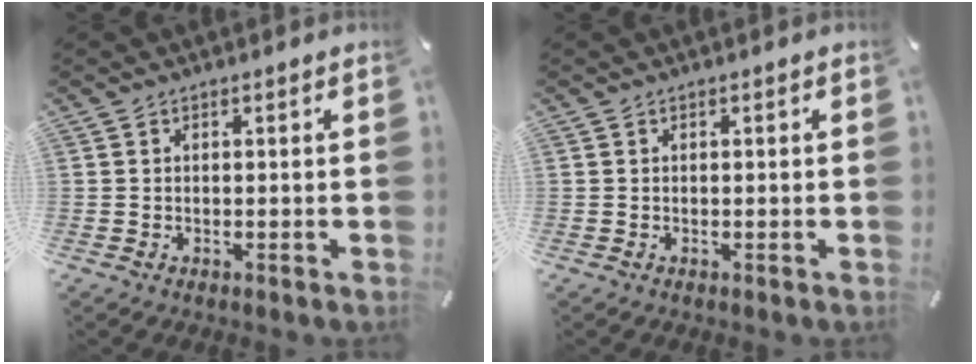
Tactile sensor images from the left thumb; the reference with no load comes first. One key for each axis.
{"total": 0.0}